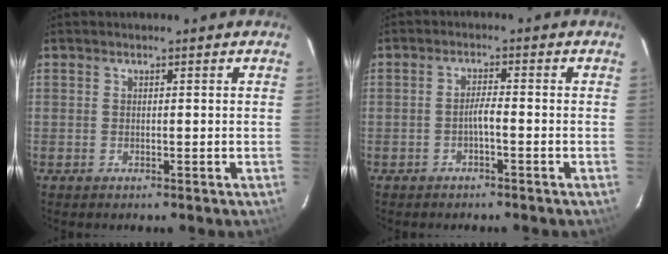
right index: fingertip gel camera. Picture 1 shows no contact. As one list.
[{"total": 2.2, "force": [-1.2, 0.1, 1.8], "torque": [-0.036, 0.008, -0.021]}]